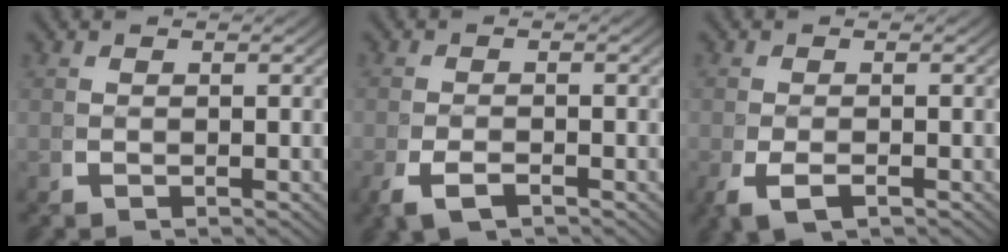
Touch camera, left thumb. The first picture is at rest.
{"total": 2.2, "force": [-1.4, 1.1, 1.4], "torque": [-0.039, -0.009, -0.022]}
{"total": 2.5, "force": [-1.1, 1.3, 1.7], "torque": [-0.047, -0.013, -0.012]}